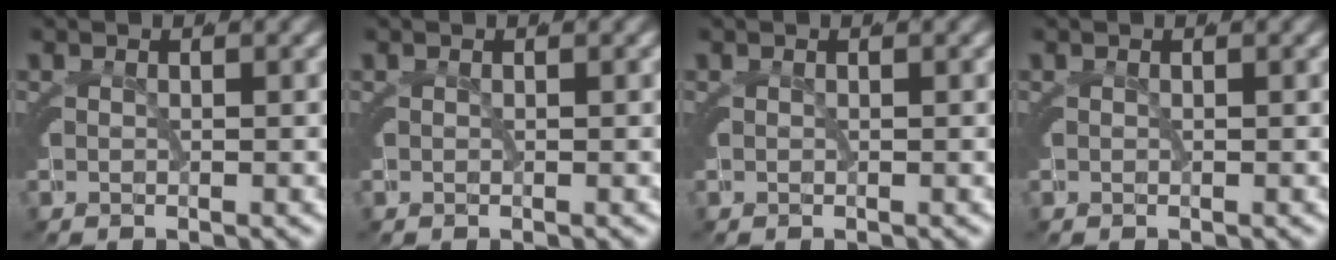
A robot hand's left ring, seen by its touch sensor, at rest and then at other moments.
{"total": 0.0}
{"total": 0.0}
{"total": 0.0}